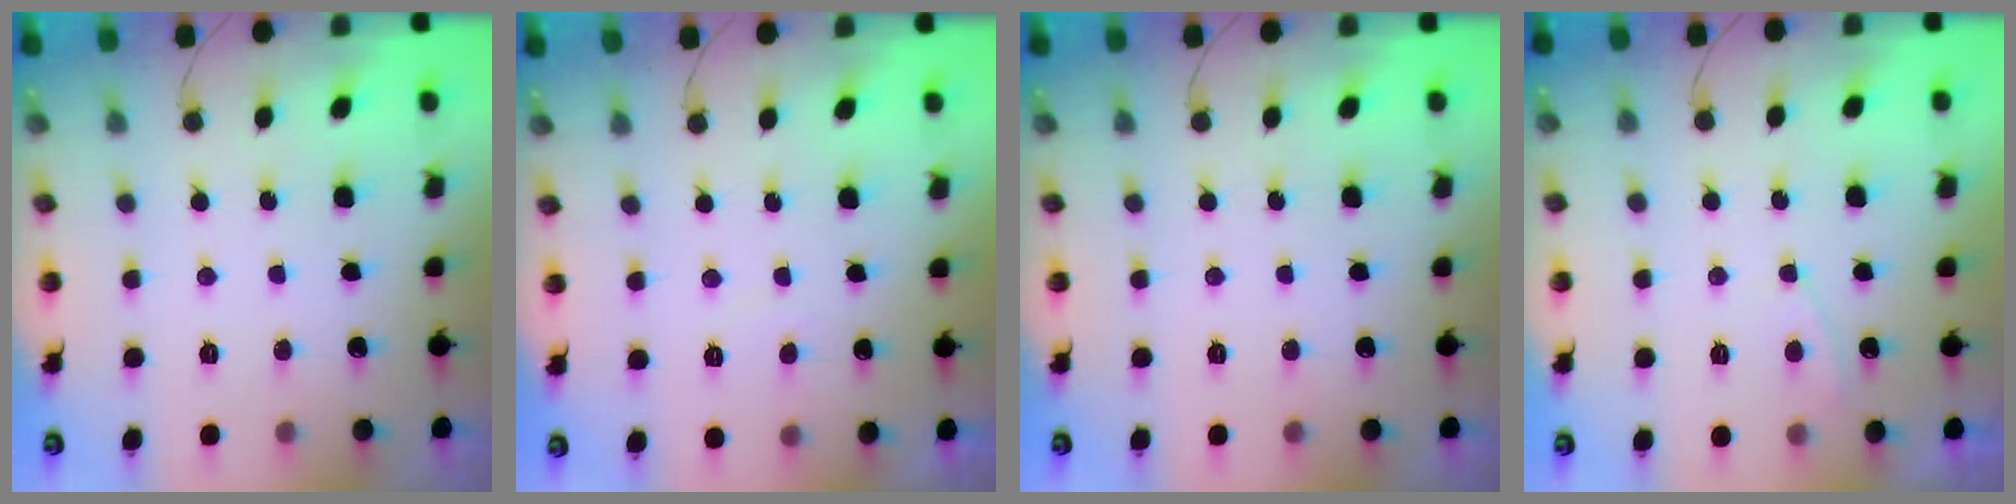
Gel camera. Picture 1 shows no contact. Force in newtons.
{"total": 0.0}
{"total": 0.0}
{"total": 2.0, "press": 2.0, "slide": 0.3}